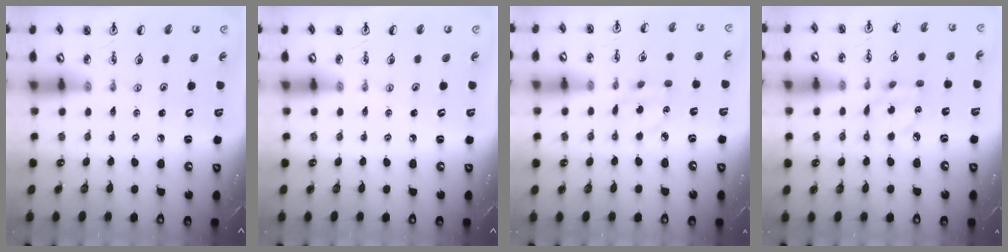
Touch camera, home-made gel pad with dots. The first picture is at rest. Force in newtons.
{"total": 0.0}
{"total": 3.9, "press": 3.8, "slide": 0.7}
{"total": 7.5, "press": 7.5, "slide": 0.2}